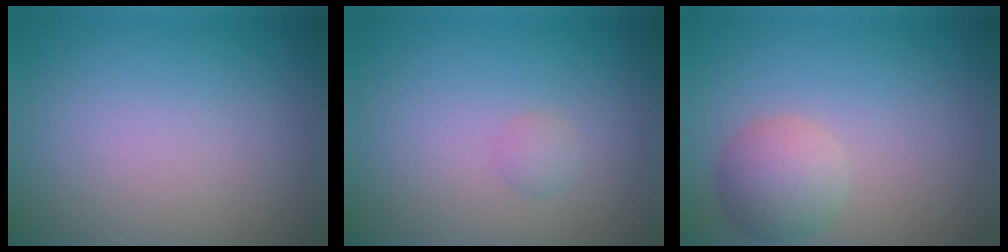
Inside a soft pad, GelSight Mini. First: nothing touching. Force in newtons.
{"total": 0.7, "press": 0.7, "slide": 0.0}
{"total": 3.2, "press": 3.2, "slide": 0.2}